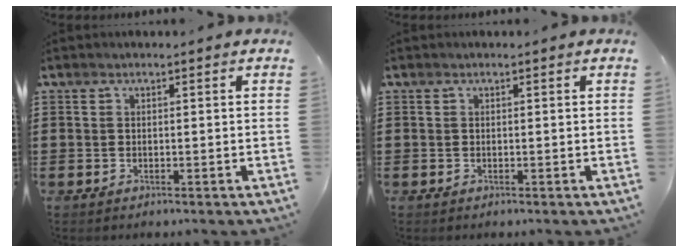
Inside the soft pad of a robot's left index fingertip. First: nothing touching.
{"total": 0.0}